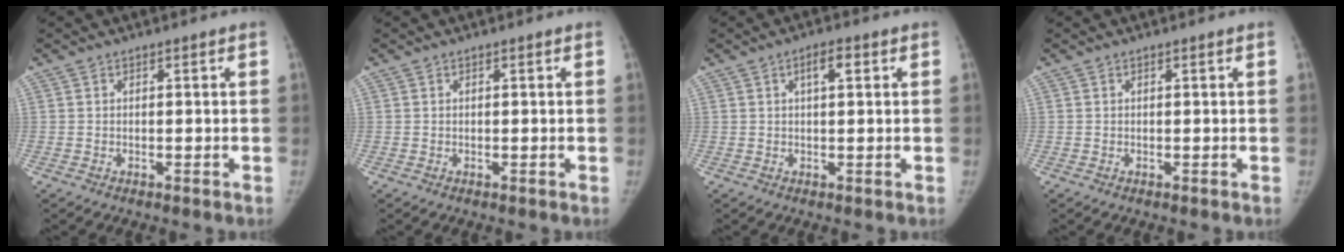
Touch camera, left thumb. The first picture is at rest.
{"total": 0.0}
{"total": 3.3, "force": [1.2, 1.1, 2.8], "torque": [-0.043, 0.007, 0.018]}
{"total": 0.0}